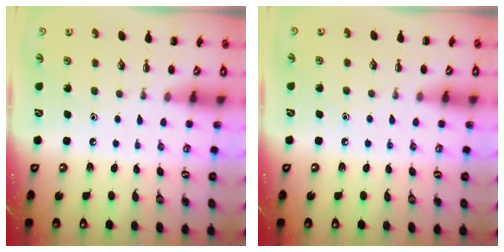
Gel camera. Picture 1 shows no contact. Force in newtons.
{"total": 6.3, "press": 6.0, "slide": 1.8}